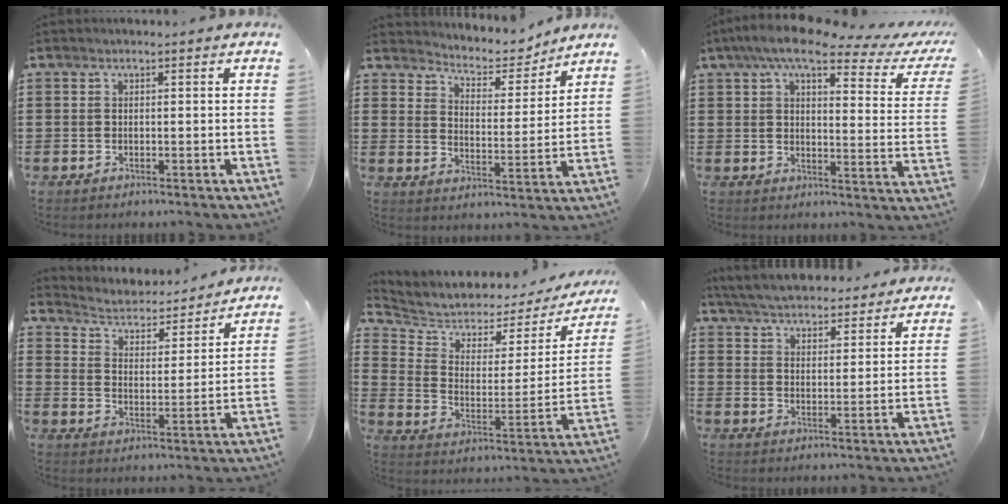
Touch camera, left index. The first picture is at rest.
{"total": 4.7, "force": [4.5, 1.2, 0.8], "torque": [-0.034, -0.035, 0.070]}
{"total": 8.8, "force": [6.3, 1.7, 6.0], "torque": [-0.121, -0.019, 0.104]}
{"total": 3.1, "force": [3.0, 0.6, 0.5], "torque": [-0.031, -0.030, 0.041]}
{"total": 4.5, "force": [4.0, 1.9, 0.3], "torque": [-0.043, -0.034, 0.064]}
{"total": 5.5, "force": [5.4, 0.5, 0.7], "torque": [-0.038, -0.028, 0.096]}